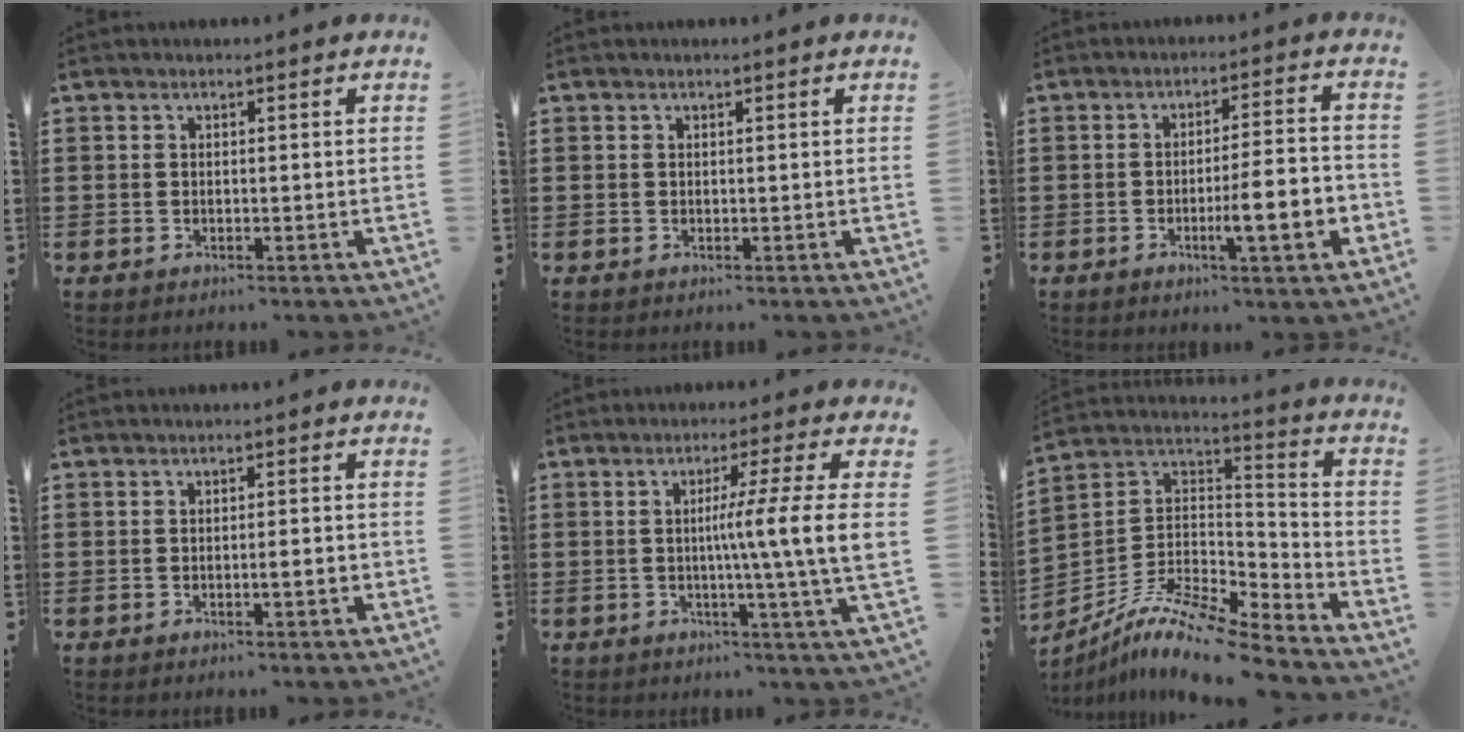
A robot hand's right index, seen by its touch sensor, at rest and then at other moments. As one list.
[{"total": 0.0}, {"total": 8.4, "force": [-2.5, 1.1, 7.9], "torque": [-0.118, -0.008, -0.042]}, {"total": 2.3, "force": [-0.5, 0.1, 2.2], "torque": [-0.035, -0.003, -0.010]}, {"total": 9.9, "force": [0.2, -1.5, 9.8], "torque": [-0.161, -0.021, -0.009]}, {"total": 10.8, "force": [-9.0, 1.6, 5.7], "torque": [-0.116, 0.010, -0.182]}]